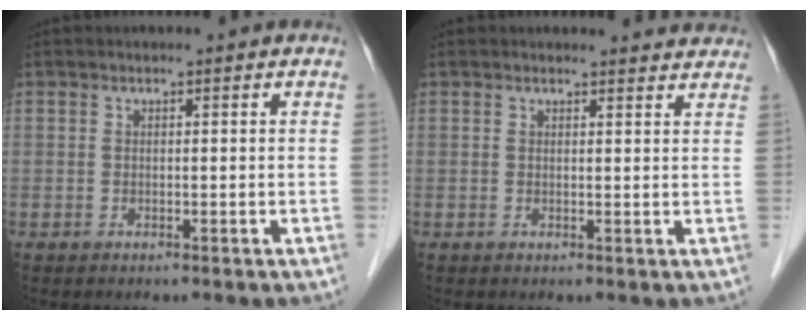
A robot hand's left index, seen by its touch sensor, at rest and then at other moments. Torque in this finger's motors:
{"motor_torque": [0.47, -0.72, 0.02, -0.03]}